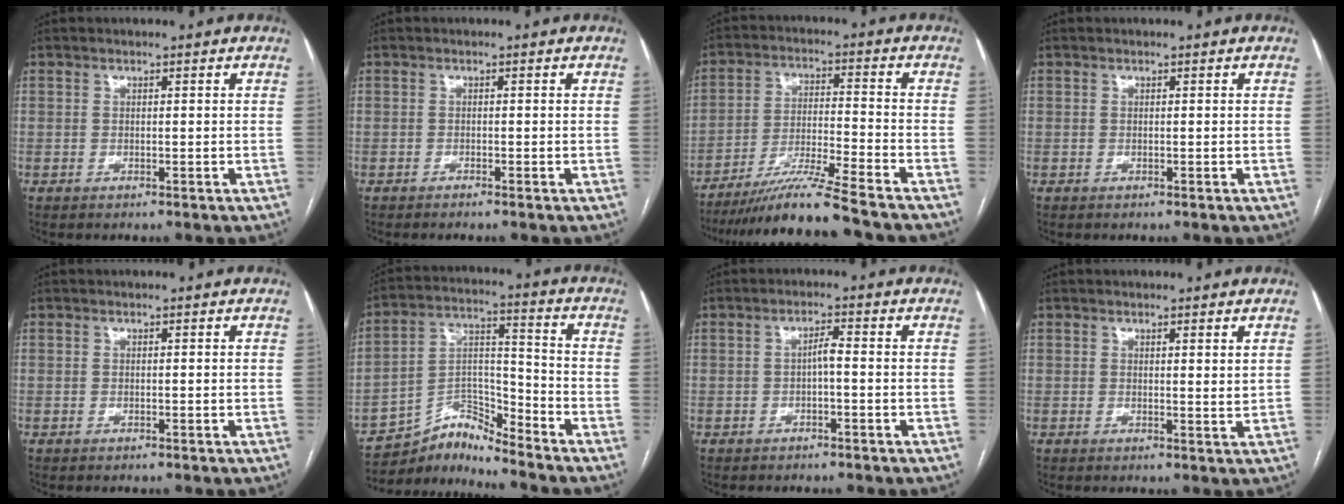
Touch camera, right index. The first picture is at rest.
{"total": 0.7, "force": [-0.6, -0.2, 0.3], "torque": [-0.006, 0.001, -0.011]}
{"total": 12.2, "force": [-10.3, -1.5, 6.2], "torque": [-0.102, -0.020, -0.178]}
{"total": 0.0}
{"total": 0.0}
{"total": 7.5, "force": [-7.5, 0.0, -0.4], "torque": [0.001, 0.043, -0.139]}
{"total": 2.0, "force": [-0.5, 0.3, 1.9], "torque": [-0.030, 0.006, -0.009]}
{"total": 1.6, "force": [1.2, 0.1, 1.1], "torque": [-0.017, -0.010, 0.015]}